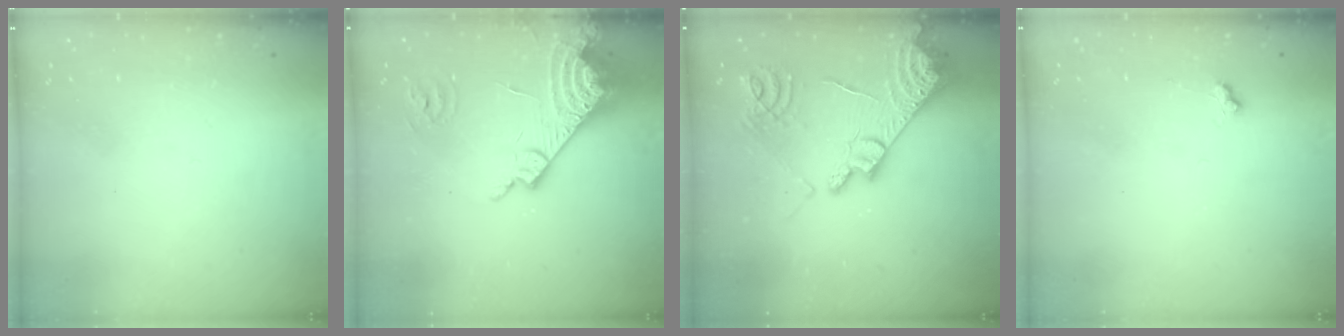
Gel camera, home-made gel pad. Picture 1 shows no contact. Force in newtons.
{"total": 17.0, "press": 16.9, "slide": 2.0}
{"total": 17.4, "press": 17.4, "slide": 1.3}
{"total": 4.4, "press": 4.3, "slide": 0.8}